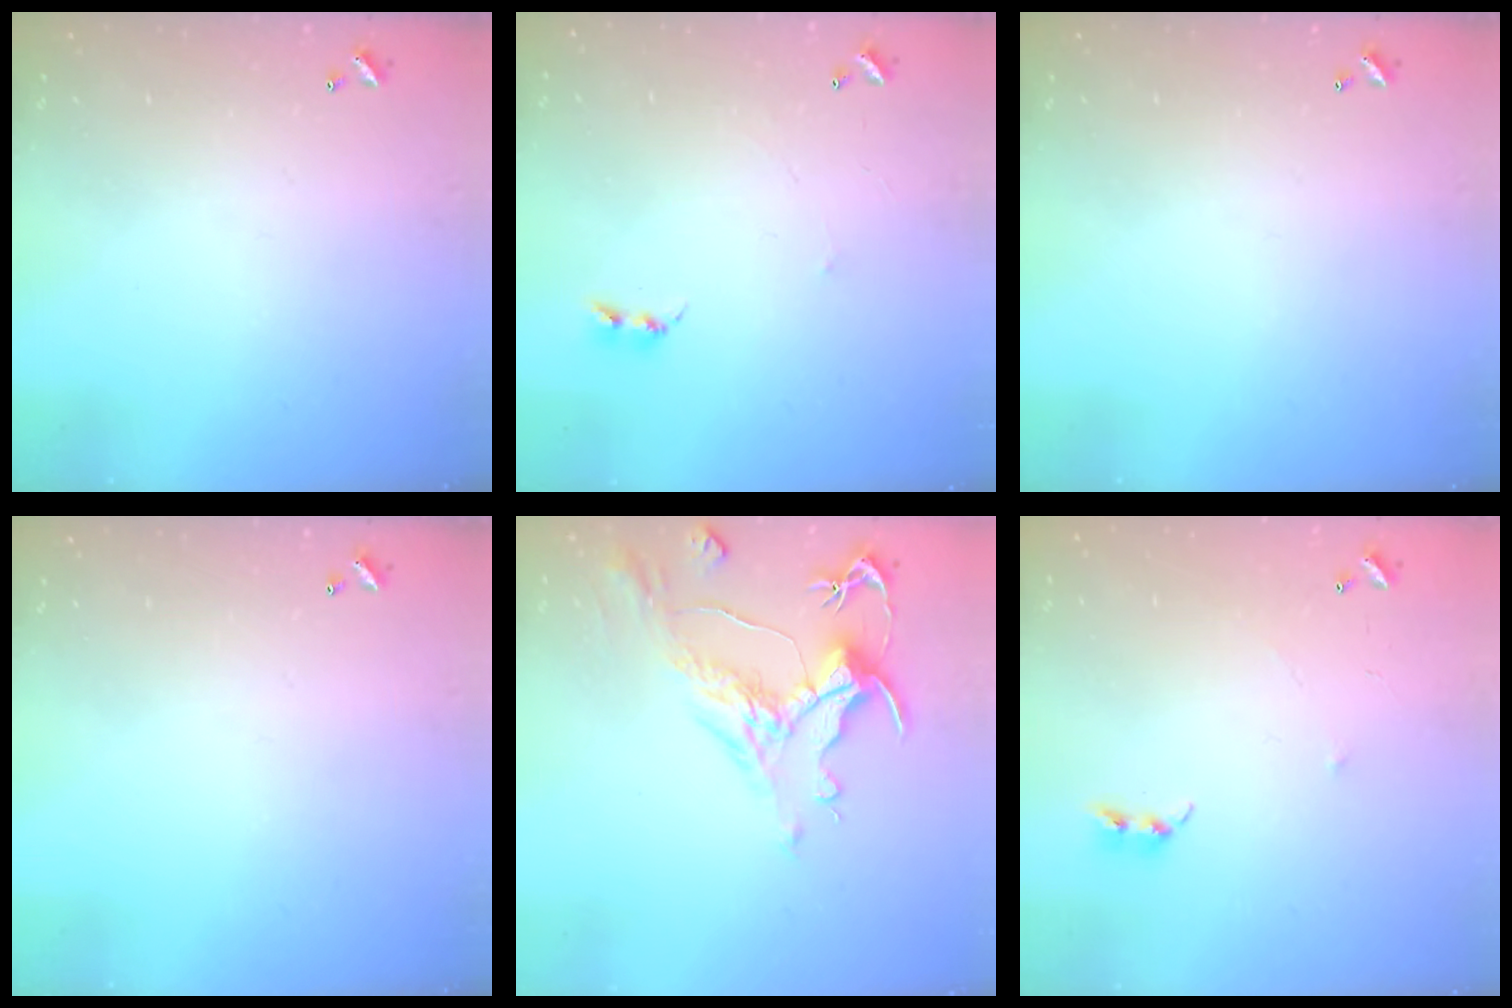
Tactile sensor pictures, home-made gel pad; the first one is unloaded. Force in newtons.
{"total": 2.4, "press": 2.4, "slide": 0.4}
{"total": 0.0}
{"total": 0.0}
{"total": 2.0, "press": 1.5, "slide": 1.4}
{"total": 6.4, "press": 6.4, "slide": 0.6}